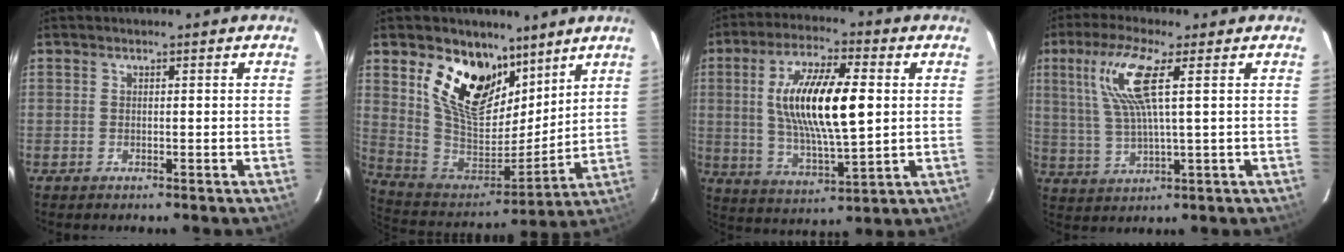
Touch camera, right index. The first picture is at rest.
{"total": 19.6, "force": [11.5, 10.9, 11.6], "torque": [-0.237, 0.000, 0.220]}
{"total": 16.9, "force": [2.4, 5.4, 15.8], "torque": [-0.292, 0.005, 0.047]}
{"total": 10.4, "force": [3.7, 1.3, 9.6], "torque": [-0.199, 0.006, 0.081]}